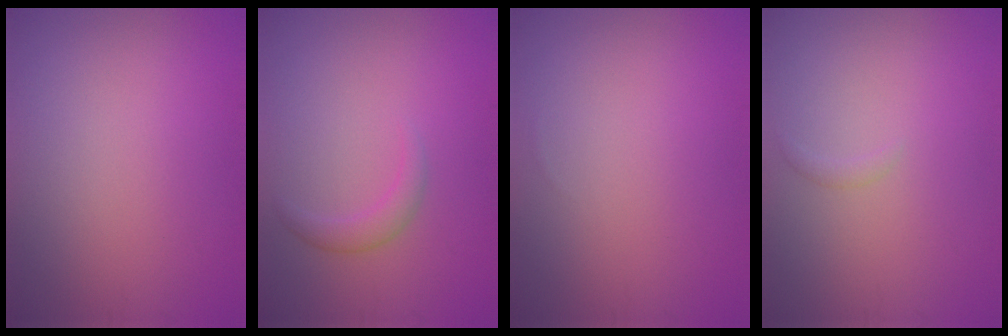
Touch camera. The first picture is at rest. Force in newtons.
{"total": 1.5, "press": 1.5, "slide": 0.2}
{"total": 0.0}
{"total": 0.6, "press": 0.6, "slide": 0.1}